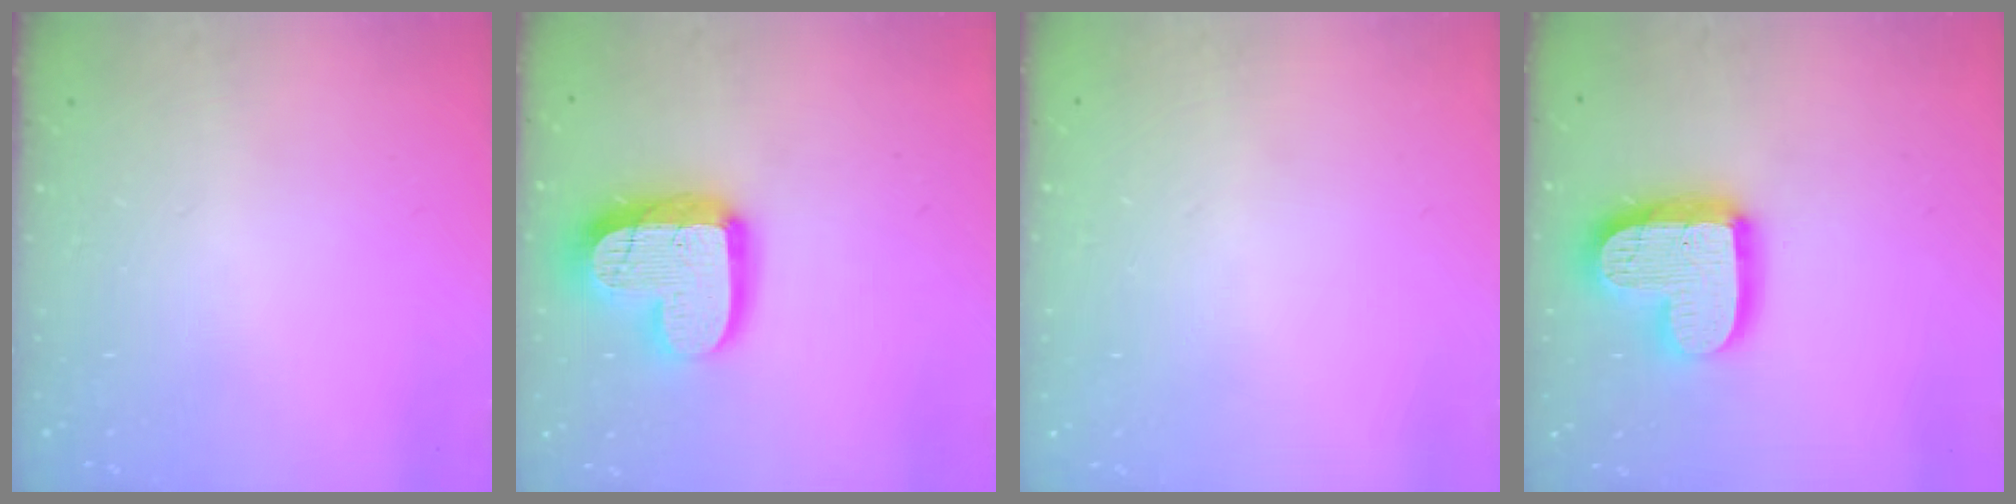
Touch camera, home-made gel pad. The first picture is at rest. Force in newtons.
{"total": 19.2, "press": 19.1, "slide": 1.8}
{"total": 0.0}
{"total": 17.0, "press": 17.0, "slide": 1.3}